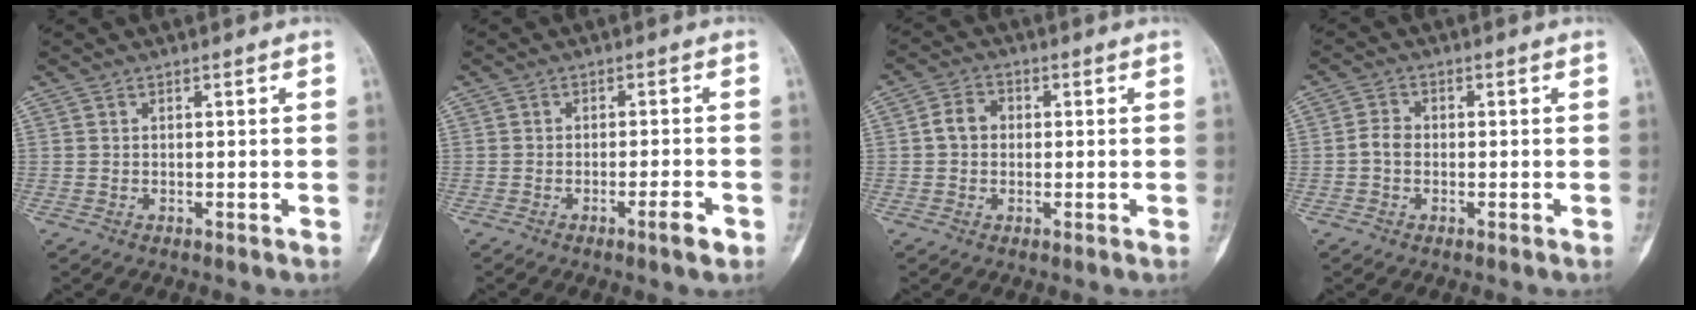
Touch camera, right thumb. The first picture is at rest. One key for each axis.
{"total": 3.4, "fx": -1.8, "fy": 0.4, "fz": 2.9, "tx": -0.047, "ty": 0.007, "tz": -0.030}
{"total": 4.1, "fx": 0.1, "fy": 3.4, "fz": 2.3, "tx": -0.032, "ty": 0.015, "tz": -0.007}
{"total": 2.6, "fx": -0.5, "fy": 2.0, "fz": 1.6, "tx": -0.025, "ty": 0.009, "tz": -0.017}